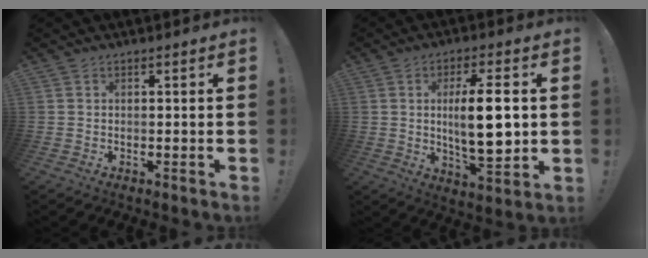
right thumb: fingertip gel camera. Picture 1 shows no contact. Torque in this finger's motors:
{"motor_torque": [0.39, 0.84, 0.19, 0.04, 0.27]}